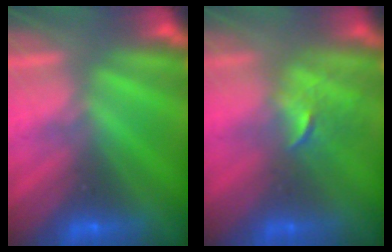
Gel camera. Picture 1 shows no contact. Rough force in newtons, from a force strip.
{"total": 2.5}